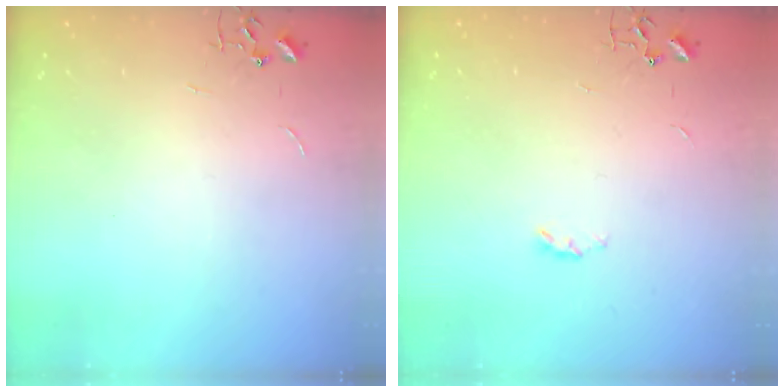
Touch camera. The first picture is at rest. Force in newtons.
{"total": 2.9, "press": 2.9, "slide": 0.5}